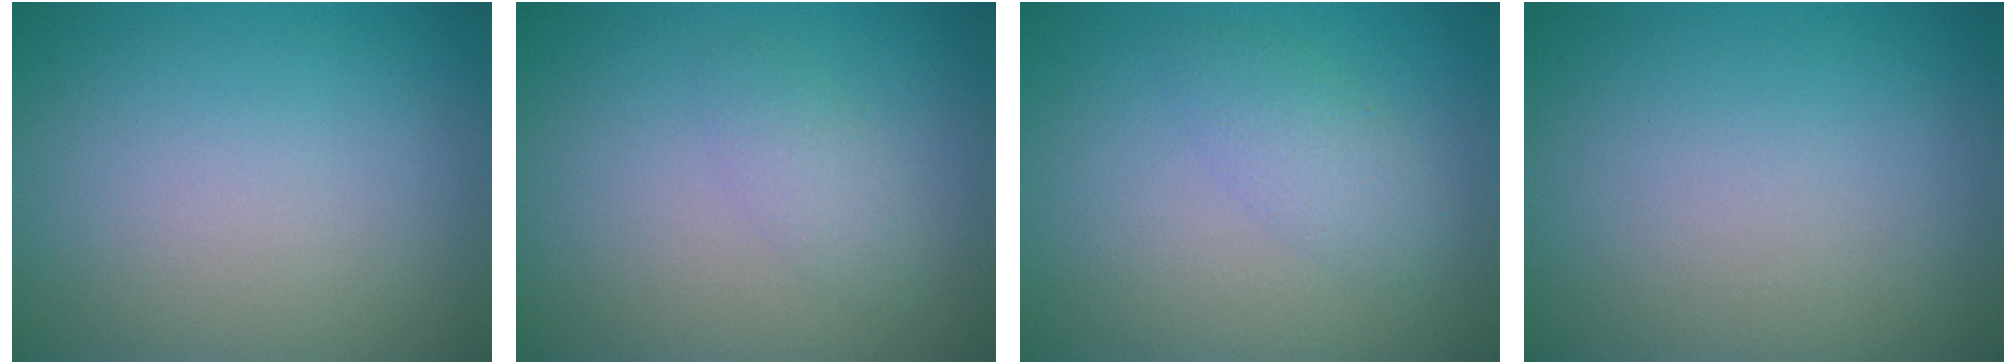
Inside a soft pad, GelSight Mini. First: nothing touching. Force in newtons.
{"total": 1.6, "press": 1.6, "slide": 0.1}
{"total": 2.2, "press": 2.2, "slide": 0.1}
{"total": 0.0}